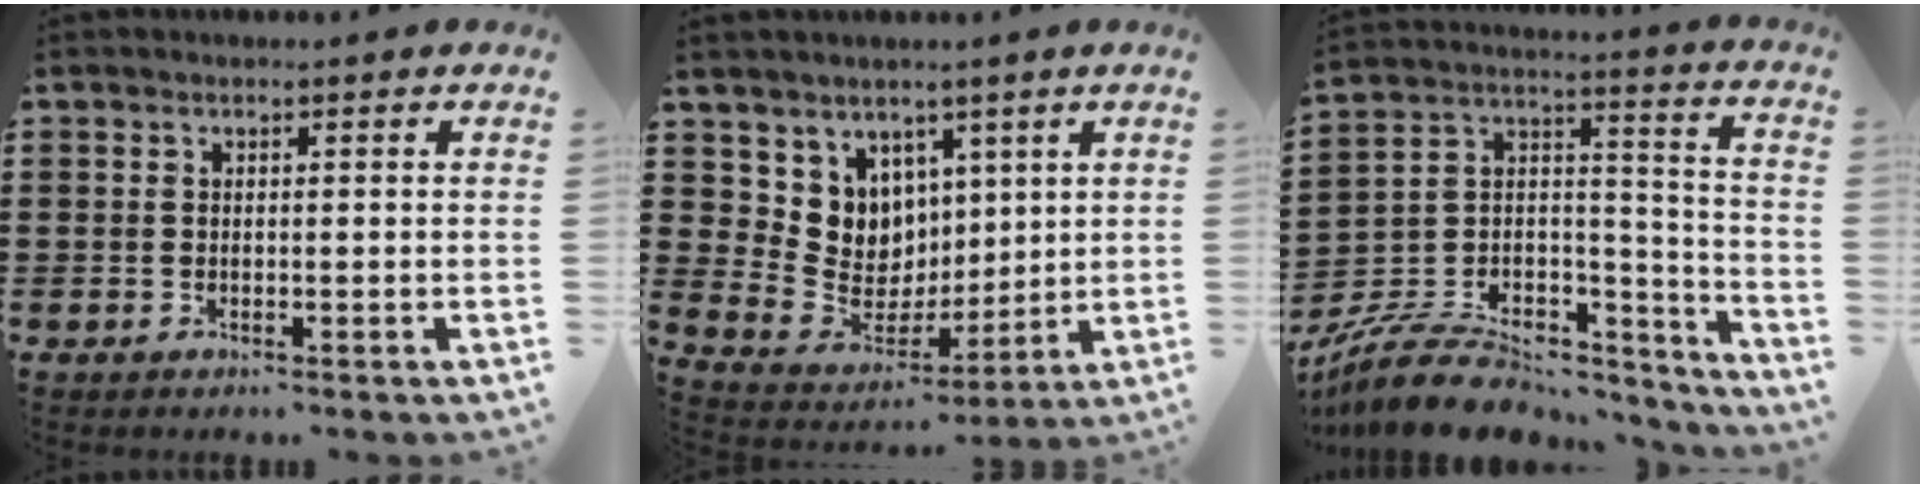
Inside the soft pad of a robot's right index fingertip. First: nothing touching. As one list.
[{"total": 7.8, "force": [3.8, 6.8, -0.1], "torque": [-0.045, -0.047, 0.079]}, {"total": 8.9, "force": [-6.9, 4.3, 3.6], "torque": [-0.073, 0.016, -0.129]}]